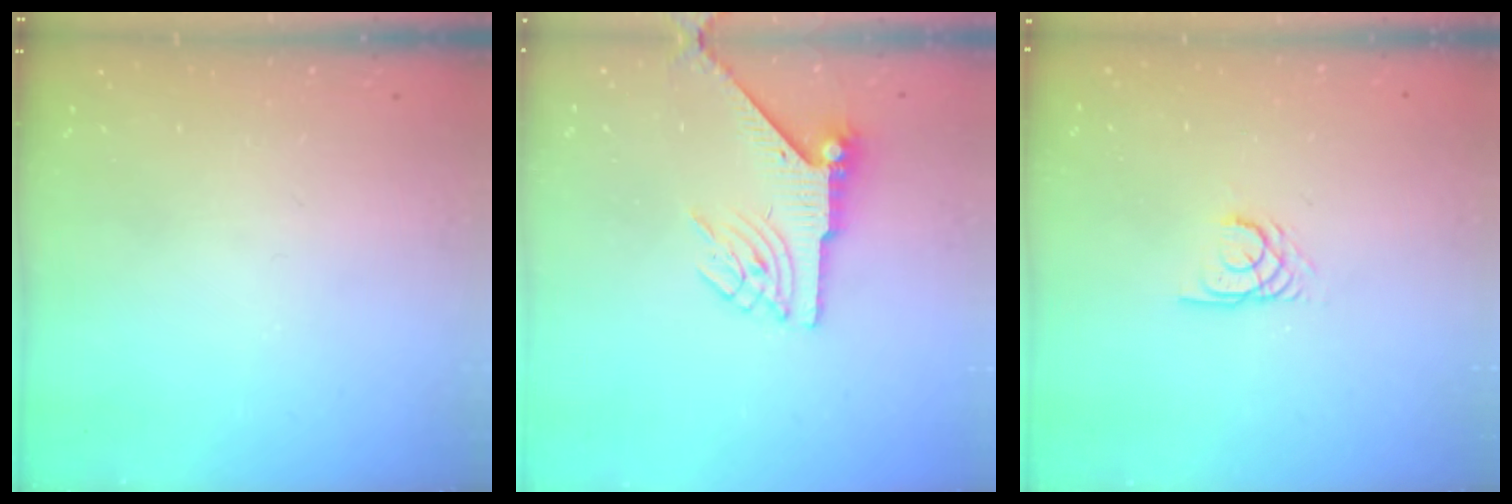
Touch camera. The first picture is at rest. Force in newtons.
{"total": 6.5, "press": 6.4, "slide": 1.0}
{"total": 2.7, "press": 2.7, "slide": 0.1}